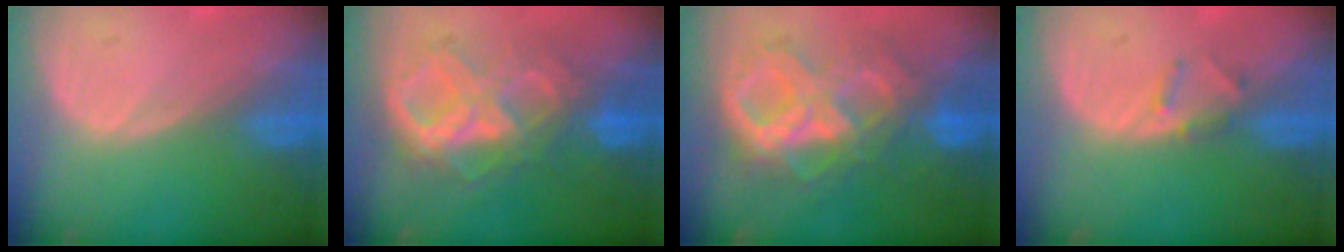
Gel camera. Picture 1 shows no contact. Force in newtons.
{"total": 9.3, "press": 9.2, "slide": 0.9}
{"total": 10.5, "press": 10.4, "slide": 1.1}
{"total": 1.9, "press": 1.7, "slide": 0.9}